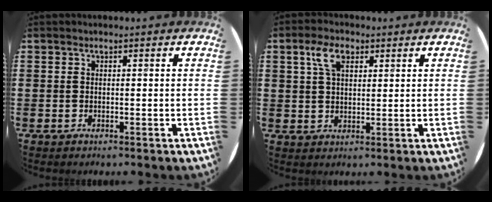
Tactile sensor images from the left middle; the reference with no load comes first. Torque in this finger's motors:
{"motor_torque": [0.87, -0.11, -0.01, 0.00]}